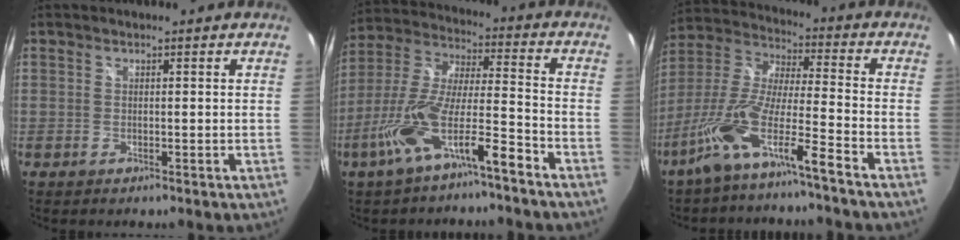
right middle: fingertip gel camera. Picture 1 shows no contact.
{"total": 14.0, "force": [-8.6, 2.1, 10.9], "torque": [-0.225, -0.009, -0.158]}
{"total": 12.3, "force": [-8.4, -0.1, 9.0], "torque": [-0.183, -0.006, -0.161]}